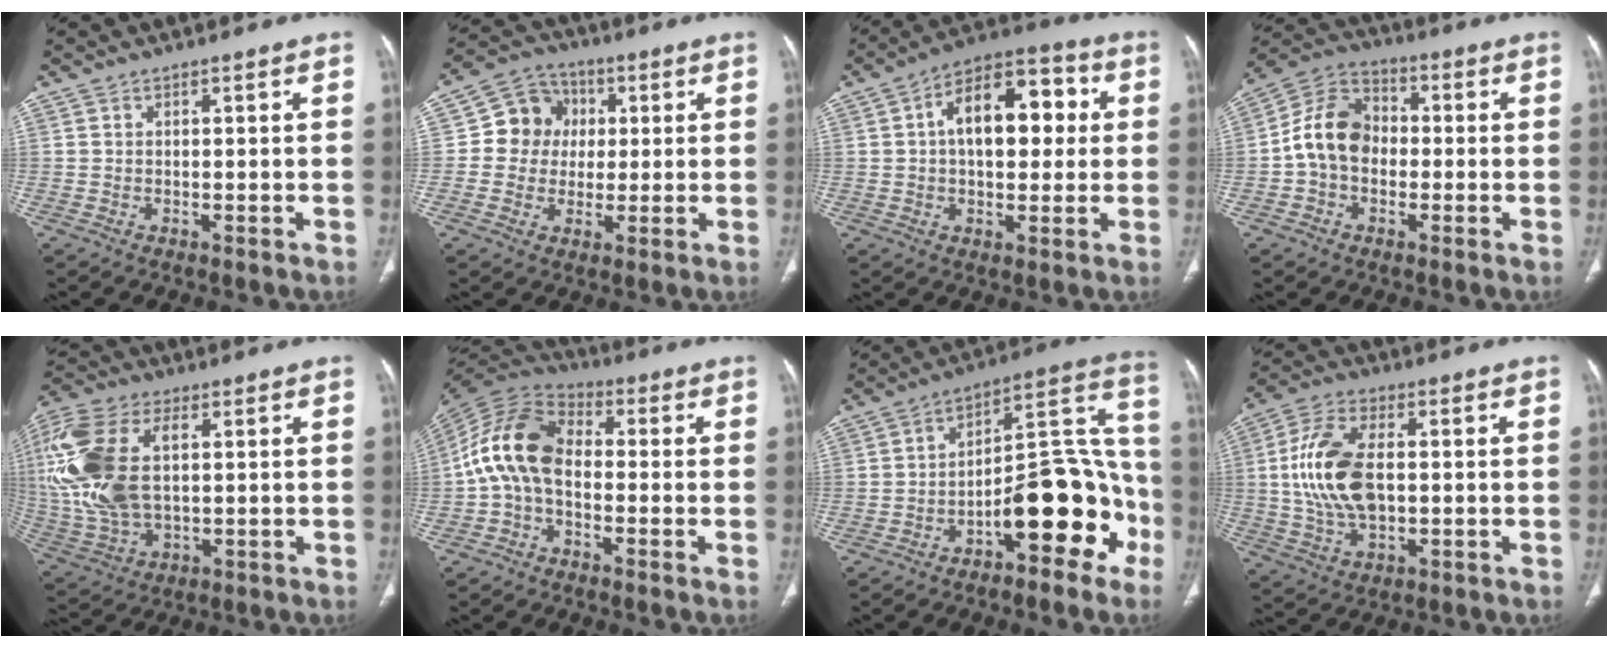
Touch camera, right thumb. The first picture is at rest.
{"total": 9.6, "force": [1.1, 8.8, 3.7], "torque": [-0.021, 0.011, 0.009]}
{"total": 15.9, "force": [2.6, 9.0, 12.8], "torque": [-0.164, 0.030, 0.033]}
{"total": 11.0, "force": [-1.0, 8.4, 7.1], "torque": [-0.115, 0.036, -0.033]}
{"total": 21.2, "force": [3.2, 11.9, 17.3], "torque": [-0.403, -0.002, 0.060]}
{"total": 12.6, "force": [-1.1, 8.1, 9.6], "torque": [-0.179, 0.031, -0.036]}
{"total": 17.8, "force": [-7.7, 7.5, 14.2], "torque": [-0.167, 0.097, -0.116]}
{"total": 14.3, "force": [0.6, 7.9, 12.0], "torque": [-0.240, 0.010, 0.011]}